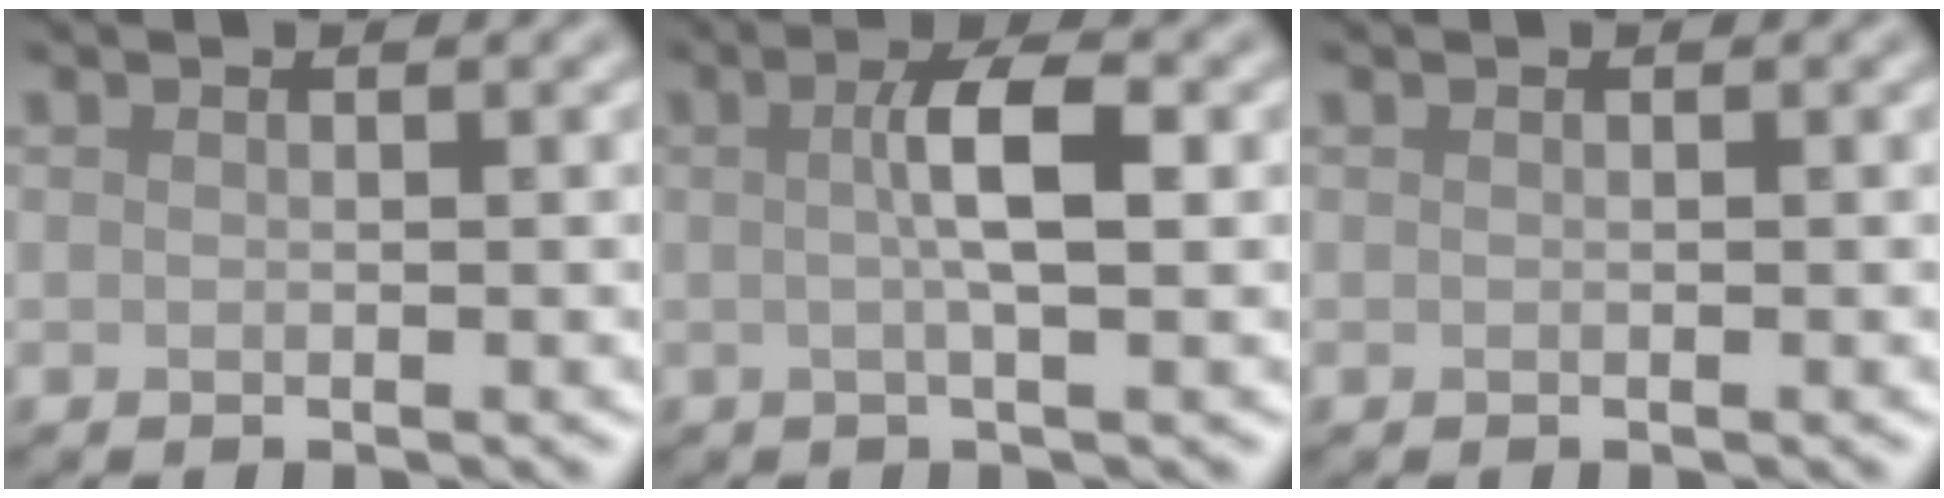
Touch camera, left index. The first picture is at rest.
{"total": 3.7, "force": [0.4, 0.6, 3.6], "torque": [-0.063, 0.006, 0.001]}
{"total": 0.0}